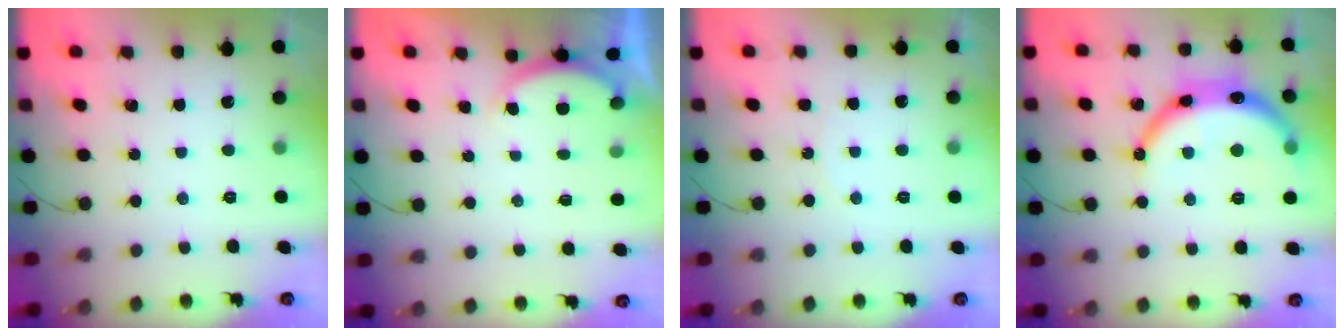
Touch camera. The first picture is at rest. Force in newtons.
{"total": 2.3, "press": 2.2, "slide": 0.6}
{"total": 4.2, "press": 4.2, "slide": 0.4}
{"total": 16.1, "press": 16.1, "slide": 0.4}